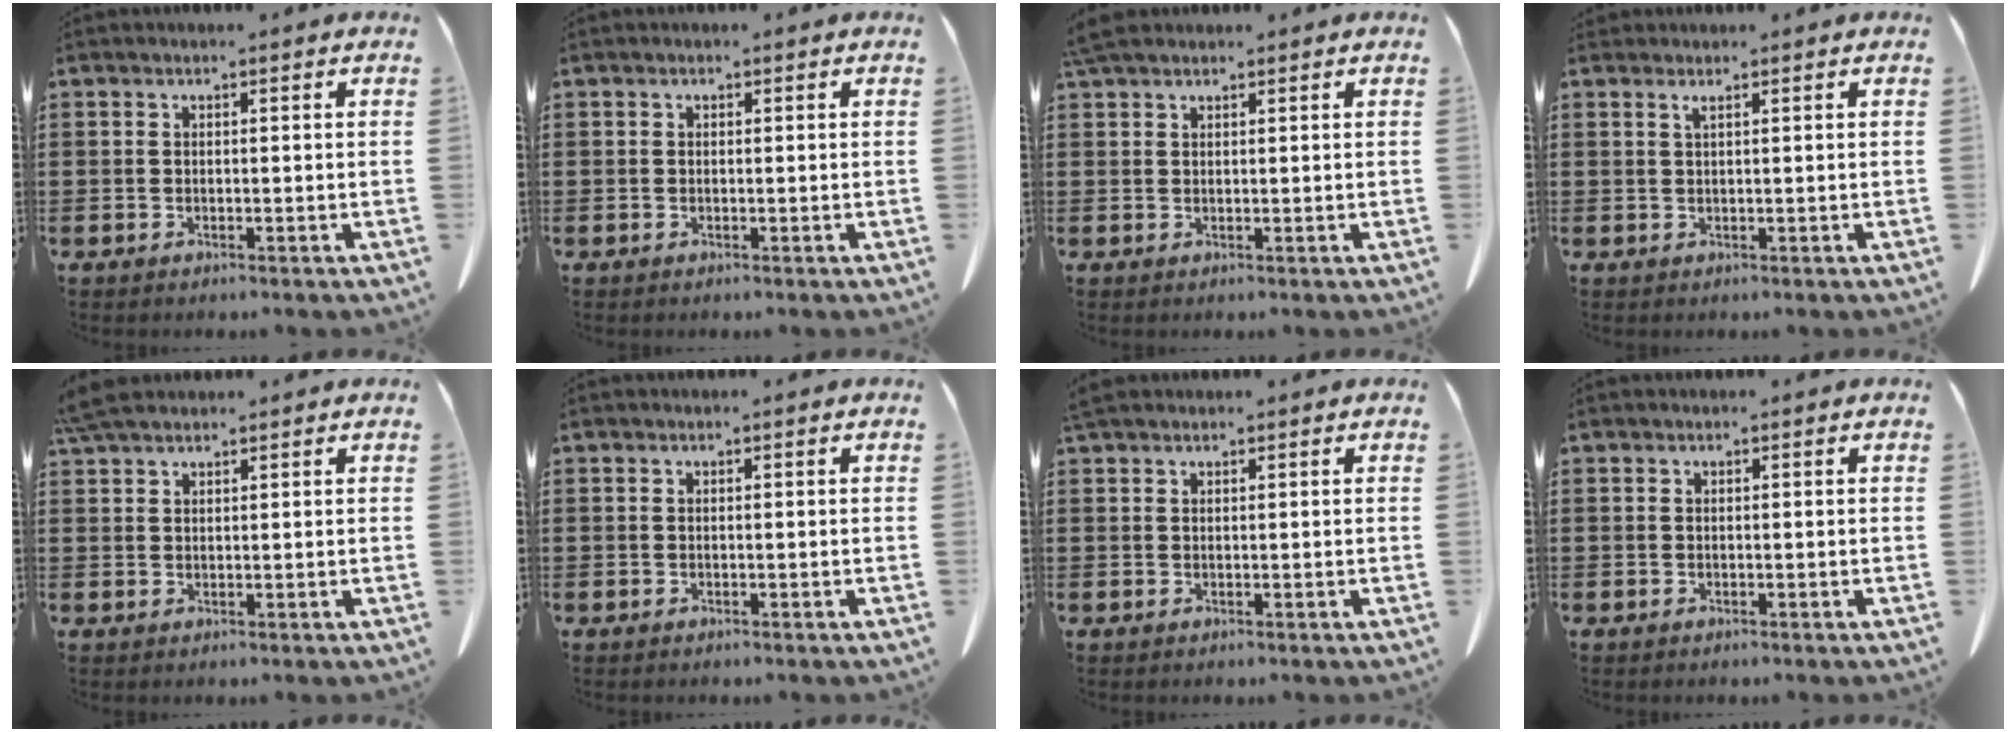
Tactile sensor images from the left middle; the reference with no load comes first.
{"total": 0.0}
{"total": 2.5, "force": [2.0, 0.7, 1.2], "torque": [-0.031, 0.004, 0.040]}
{"total": 0.9, "force": [0.6, 0.0, 0.6], "torque": [-0.014, -0.002, 0.013]}
{"total": 3.6, "force": [3.1, 0.8, 1.8], "torque": [-0.045, 0.000, 0.060]}
{"total": 0.0}
{"total": 1.0, "force": [0.9, 0.2, 0.3], "torque": [-0.010, -0.001, 0.018]}
{"total": 0.0}